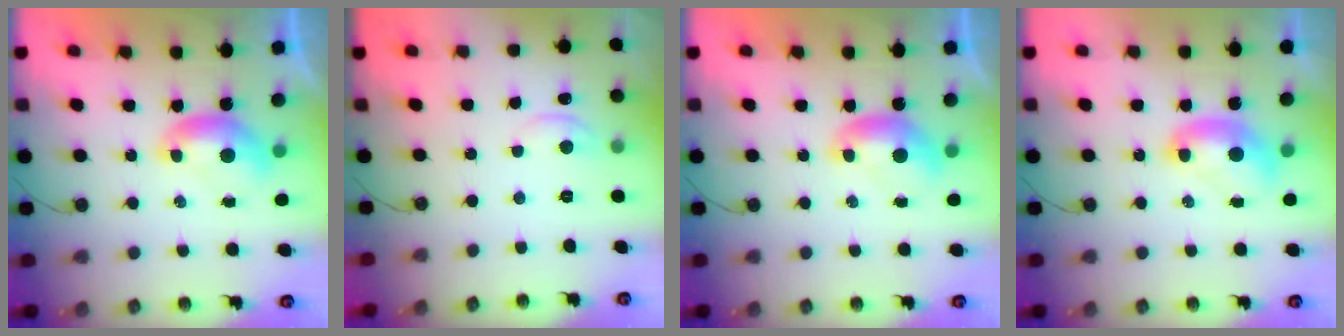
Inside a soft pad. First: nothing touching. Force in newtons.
{"total": 1.3, "press": 1.2, "slide": 0.2}
{"total": 0.0}
{"total": 2.0, "press": 2.0, "slide": 0.2}